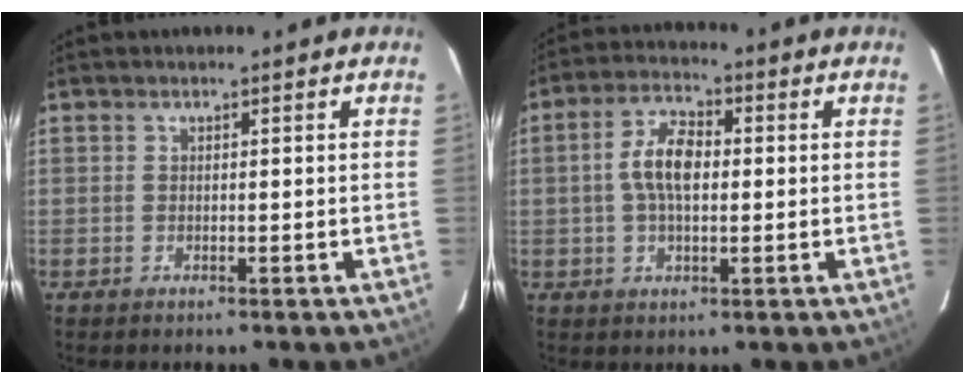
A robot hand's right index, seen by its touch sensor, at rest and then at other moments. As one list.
[{"total": 7.4, "force": [0.3, 3.7, 6.4], "torque": [-0.124, 0.017, 0.005]}]